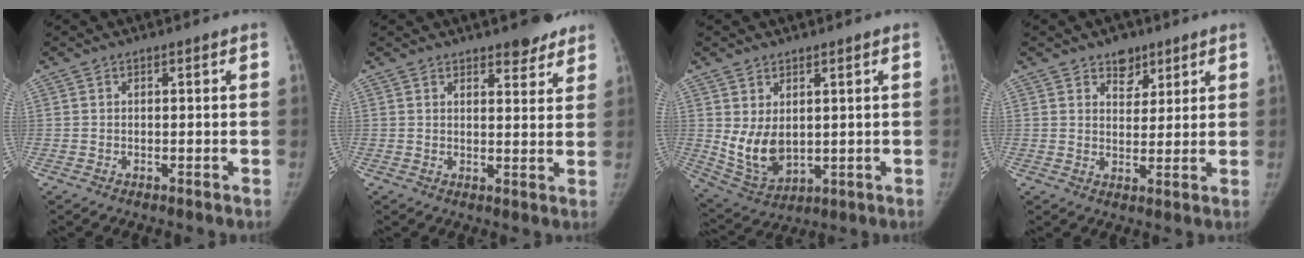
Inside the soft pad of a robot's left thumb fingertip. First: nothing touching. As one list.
[{"total": 5.5, "force": [4.4, 2.0, 2.8], "torque": [-0.009, -0.026, 0.056]}, {"total": 8.4, "force": [1.2, 5.6, 6.2], "torque": [-0.098, -0.021, 0.047]}, {"total": 5.0, "force": [3.4, 3.3, 1.8], "torque": [0.003, -0.020, 0.052]}]